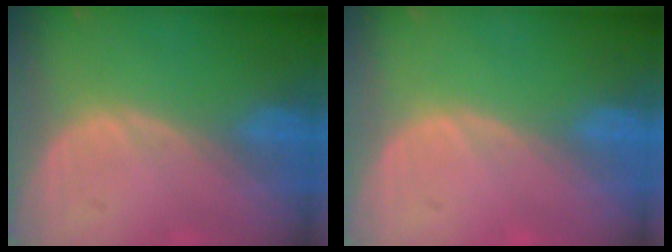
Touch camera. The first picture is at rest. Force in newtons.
{"total": 0.0}